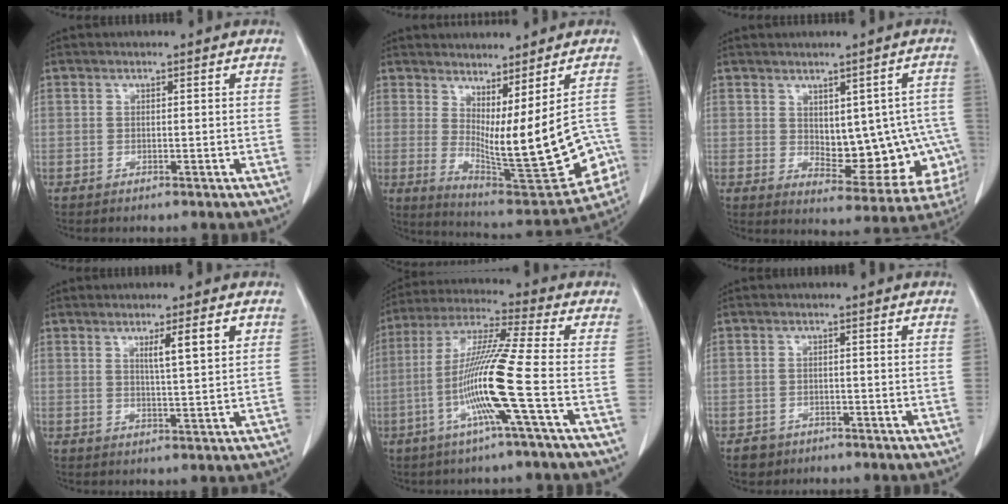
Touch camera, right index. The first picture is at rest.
{"total": 15.6, "force": [-1.1, 3.7, 15.2], "torque": [-0.202, -0.024, 0.012]}
{"total": 13.4, "force": [-0.6, 6.8, 11.5], "torque": [-0.130, 0.010, 0.014]}
{"total": 5.4, "force": [2.4, 0.1, 4.8], "torque": [-0.072, -0.002, 0.038]}
{"total": 13.4, "force": [-3.8, -1.8, 12.7], "torque": [-0.254, -0.007, -0.084]}
{"total": 2.5, "force": [-1.4, 2.1, 0.1], "torque": [-0.004, 0.009, -0.021]}